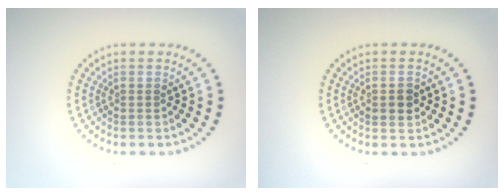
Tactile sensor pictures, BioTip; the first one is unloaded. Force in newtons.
{"total": 2.0, "press": 2.0, "slide": 0.2}